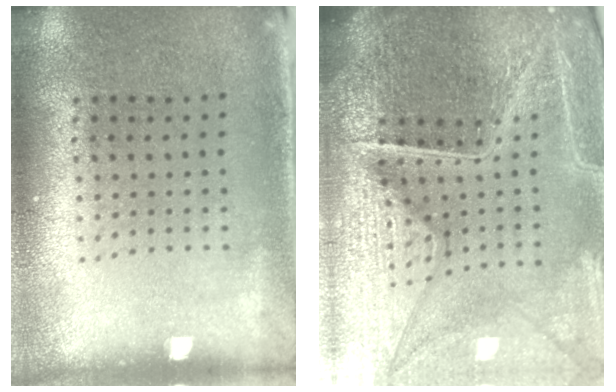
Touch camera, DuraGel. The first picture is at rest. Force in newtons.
{"total": 7.0, "press": 6.1, "slide": 3.4}